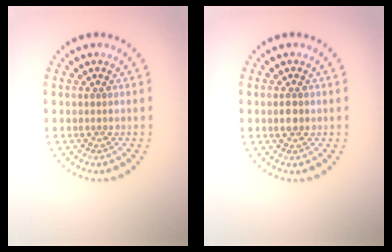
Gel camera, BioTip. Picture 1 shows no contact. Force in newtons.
{"total": 1.1, "press": 1.1, "slide": 0.2}